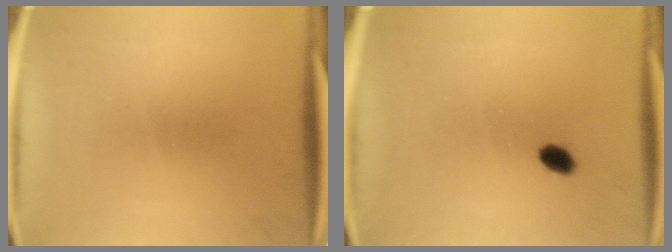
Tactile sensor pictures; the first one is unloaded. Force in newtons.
{"total": 2.4}